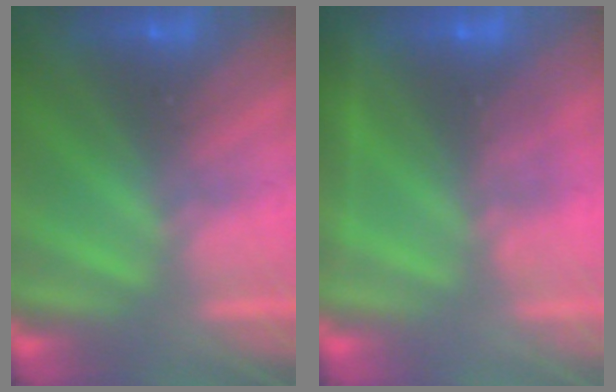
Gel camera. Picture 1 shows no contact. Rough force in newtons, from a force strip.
{"total": 2.2}